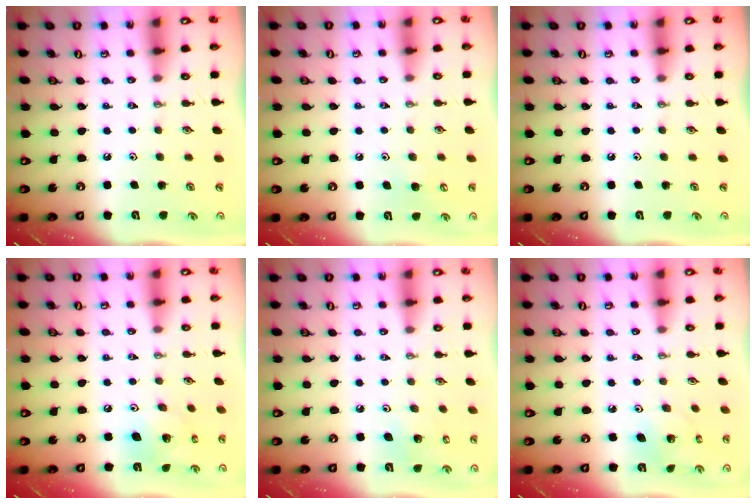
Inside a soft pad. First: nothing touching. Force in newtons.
{"total": 5.0, "press": 4.9, "slide": 0.3}
{"total": 0.0}
{"total": 11.3, "press": 11.2, "slide": 1.0}
{"total": 5.4, "press": 4.9, "slide": 2.3}
{"total": 4.4, "press": 4.4, "slide": 0.3}